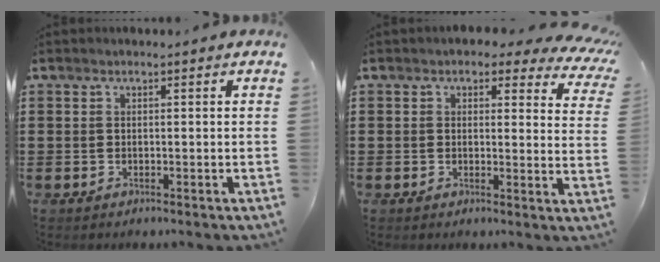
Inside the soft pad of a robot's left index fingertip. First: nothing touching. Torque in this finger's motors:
{"motor_torque": [2.14, 0.00, -0.65, -0.21]}